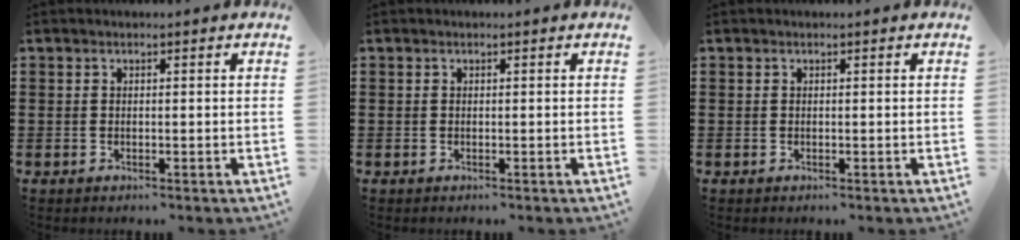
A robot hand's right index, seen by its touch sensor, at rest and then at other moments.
{"total": 0.0}
{"total": 0.0}